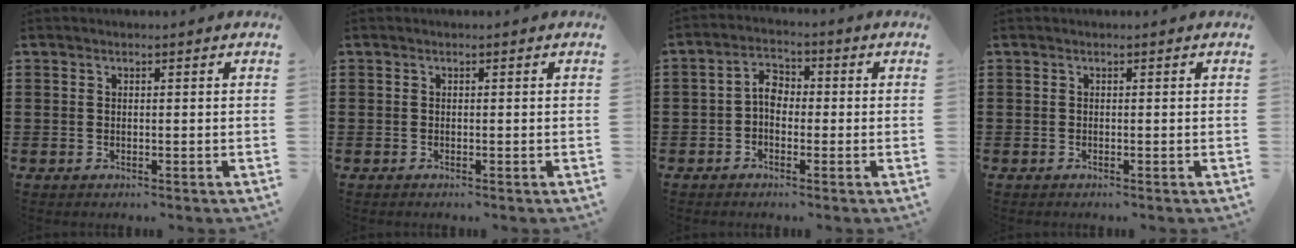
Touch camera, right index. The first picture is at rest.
{"total": 0.0}
{"total": 3.8, "force": [-0.7, 2.6, 2.8], "torque": [-0.063, 0.009, -0.016]}
{"total": 0.0}